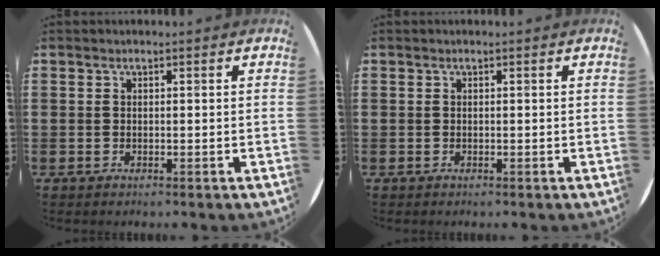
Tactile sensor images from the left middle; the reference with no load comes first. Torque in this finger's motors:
{"motor_torque": [-0.18, 0.03, -0.02, -0.01]}